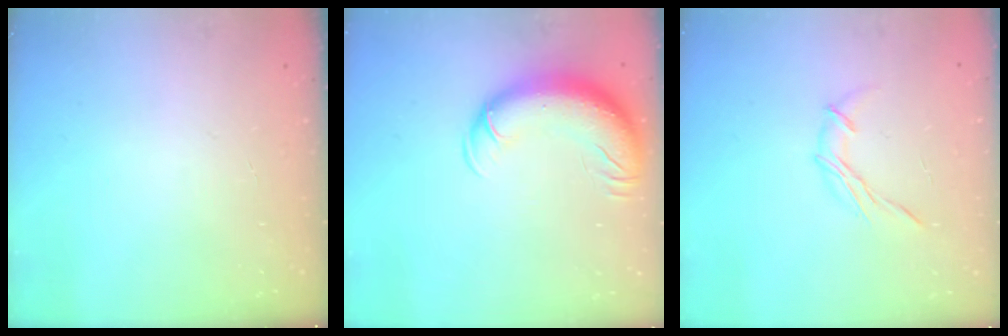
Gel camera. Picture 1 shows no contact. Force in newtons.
{"total": 13.4, "press": 13.0, "slide": 3.1}
{"total": 6.3, "press": 6.3, "slide": 0.3}